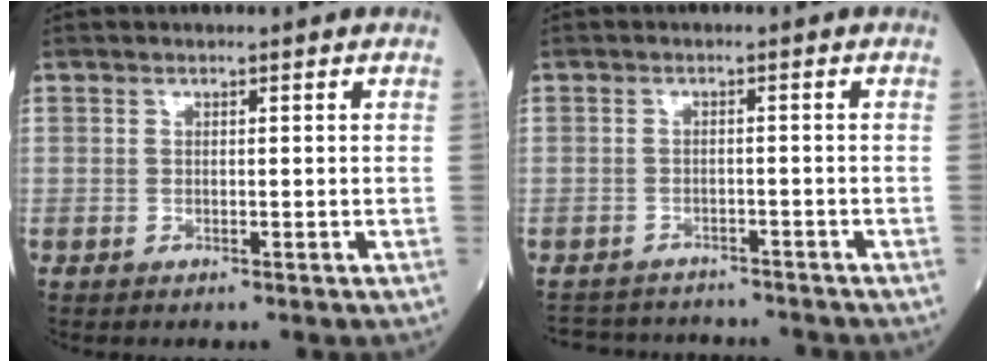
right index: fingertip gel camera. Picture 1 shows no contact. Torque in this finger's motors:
{"motor_torque": [-0.52, -0.43, -1.05, -0.21]}